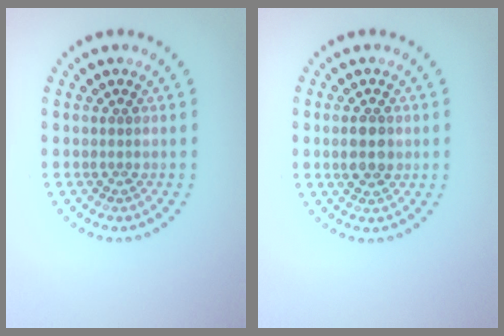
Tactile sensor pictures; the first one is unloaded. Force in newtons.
{"total": 2.8, "press": 2.8, "slide": 0.1}